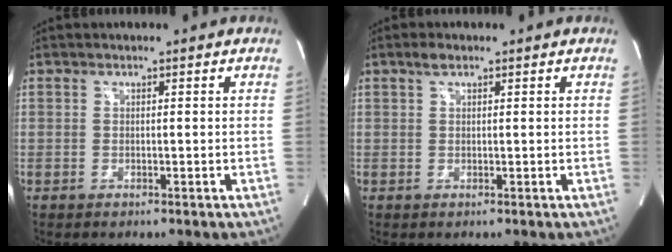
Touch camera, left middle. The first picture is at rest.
{"total": 1.5, "force": [1.0, 0.6, 1.0], "torque": [-0.021, 0.009, 0.019]}